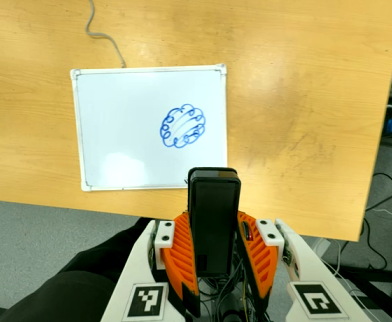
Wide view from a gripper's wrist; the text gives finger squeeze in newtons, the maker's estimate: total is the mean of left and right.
{"total": 5.3, "left": 3.3, "right": 7.4}